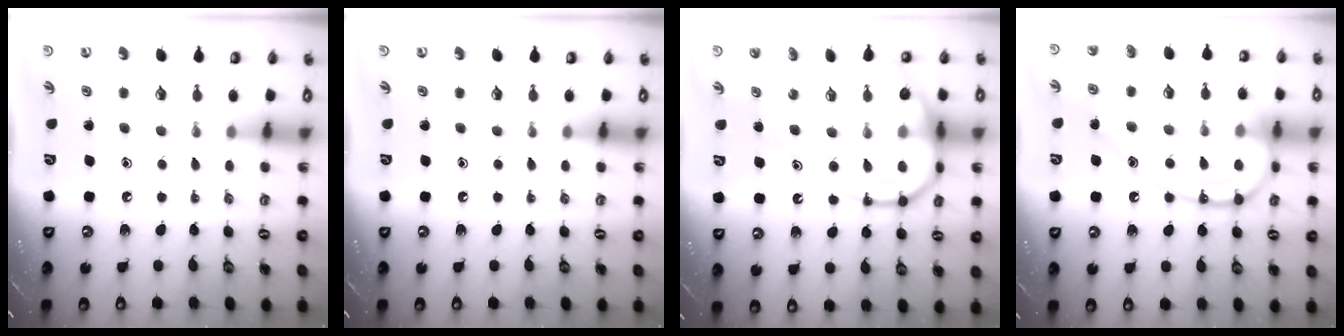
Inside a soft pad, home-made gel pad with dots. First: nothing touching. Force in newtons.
{"total": 0.0}
{"total": 14.9, "press": 14.8, "slide": 1.6}
{"total": 17.6, "press": 17.5, "slide": 1.6}